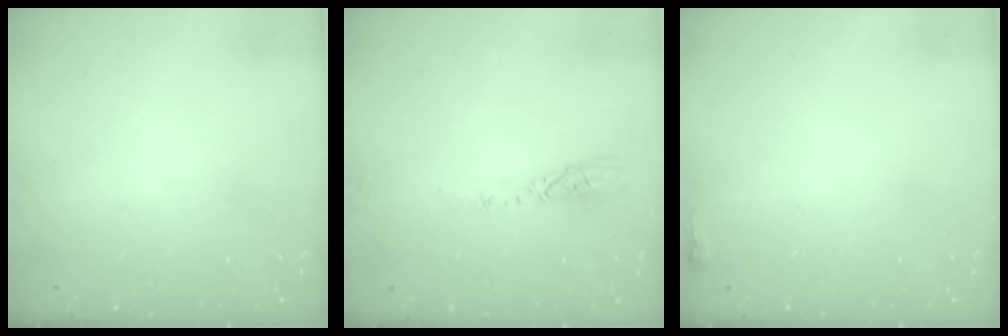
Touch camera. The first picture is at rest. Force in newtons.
{"total": 3.5, "press": 3.5, "slide": 0.3}
{"total": 2.2, "press": 2.2, "slide": 0.6}